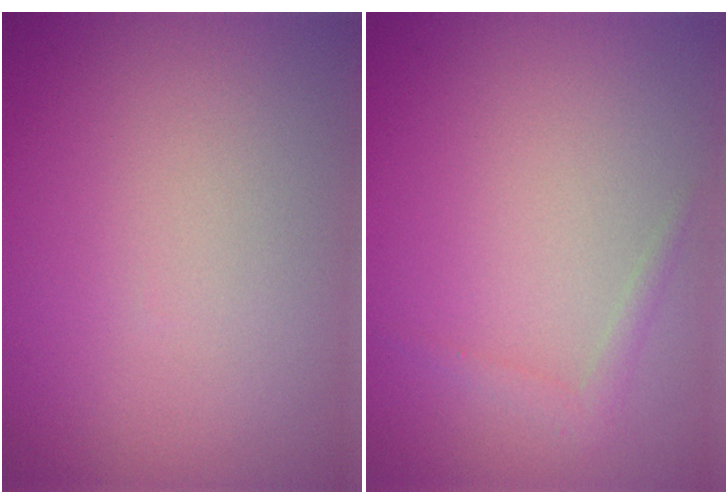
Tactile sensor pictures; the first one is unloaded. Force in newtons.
{"total": 1.1, "press": 1.1, "slide": 0.1}